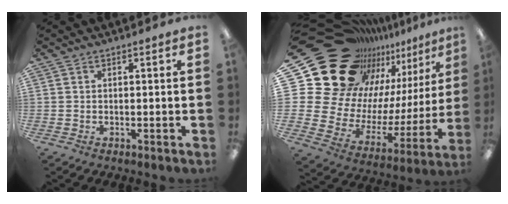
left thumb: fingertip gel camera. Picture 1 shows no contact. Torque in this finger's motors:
{"motor_torque": [0.47, 0.54, 1.19, -1.58, -0.03]}